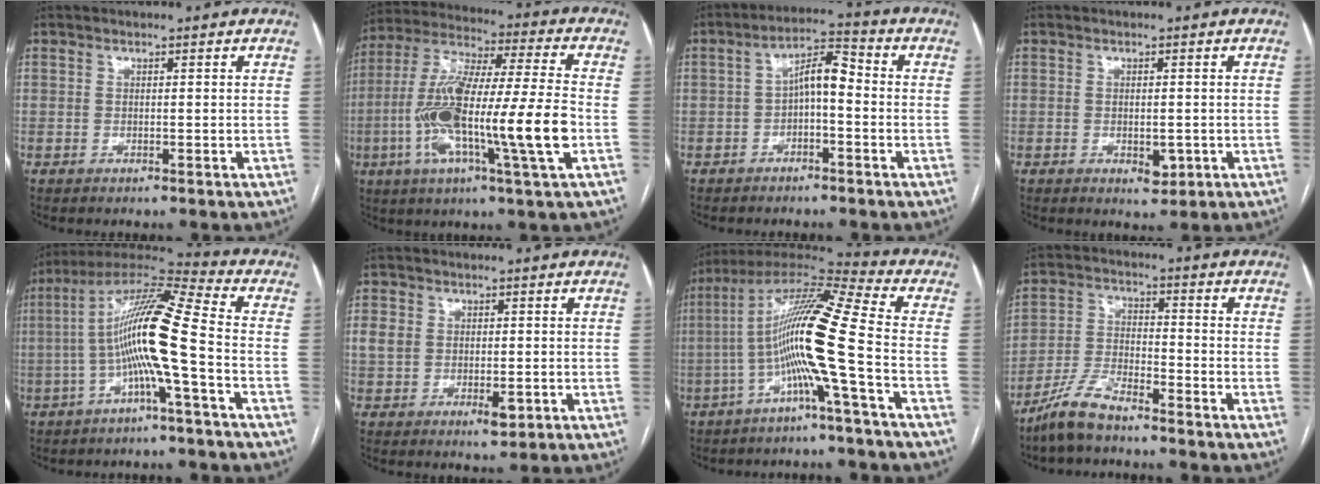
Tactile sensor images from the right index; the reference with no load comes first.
{"total": 20.1, "force": [-4.5, 0.9, 19.5], "torque": [-0.375, -0.005, -0.084]}
{"total": 6.0, "force": [-0.7, 2.1, 5.5], "torque": [-0.097, 0.029, -0.016]}
{"total": 2.6, "force": [-0.7, 1.4, 2.2], "torque": [-0.032, -0.003, -0.002]}
{"total": 13.9, "force": [-2.3, 0.0, 13.8], "torque": [-0.259, 0.025, -0.052]}
{"total": 5.6, "force": [-0.3, 4.0, 3.8], "torque": [-0.063, 0.005, 0.004]}
{"total": 14.7, "force": [-3.2, -1.3, 14.3], "torque": [-0.264, 0.017, -0.073]}
{"total": 7.4, "force": [-6.2, 1.8, 3.7], "torque": [-0.085, -0.012, -0.124]}